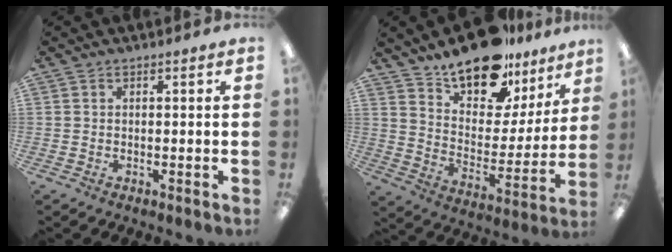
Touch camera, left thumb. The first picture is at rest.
{"total": 17.2, "force": [14.3, 7.0, 6.7], "torque": [-0.114, -0.107, 0.252]}